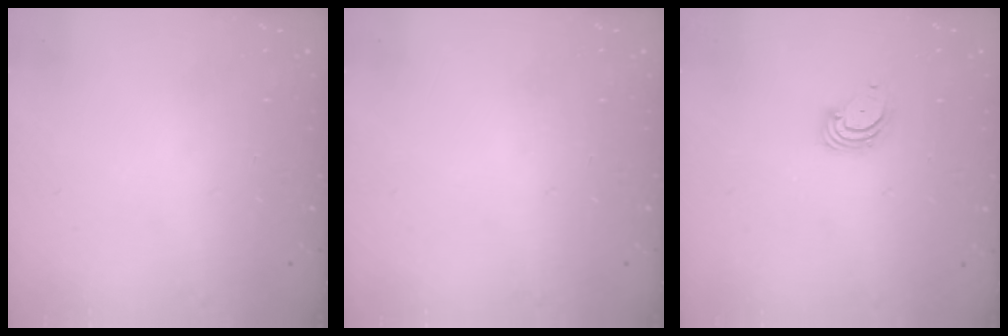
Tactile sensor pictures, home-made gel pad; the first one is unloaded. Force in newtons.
{"total": 0.0}
{"total": 3.3, "press": 3.3, "slide": 0.3}